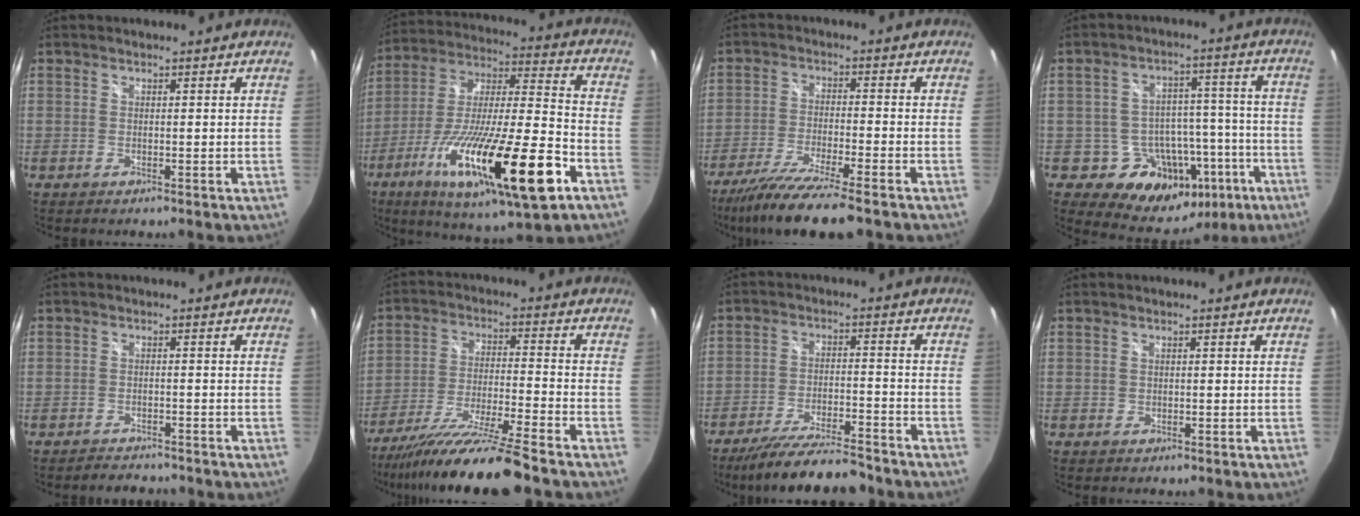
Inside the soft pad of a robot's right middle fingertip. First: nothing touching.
{"total": 27.4, "force": [-12.6, 5.0, 23.9], "torque": [-0.426, -0.067, -0.212]}
{"total": 12.9, "force": [-10.4, 0.7, 7.7], "torque": [-0.163, -0.036, -0.182]}
{"total": 16.1, "force": [-8.0, 11.9, 7.2], "torque": [-0.123, 0.025, -0.085]}
{"total": 3.4, "force": [-3.2, 1.1, 0.6], "torque": [-0.020, -0.005, -0.049]}
{"total": 16.1, "force": [-13.8, -1.6, 8.1], "torque": [-0.160, -0.036, -0.241]}
{"total": 14.4, "force": [-12.7, 2.1, 6.5], "torque": [-0.132, -0.019, -0.203]}
{"total": 0.5, "force": [-0.2, 0.5, 0.0], "torque": [0.002, -0.003, -0.003]}